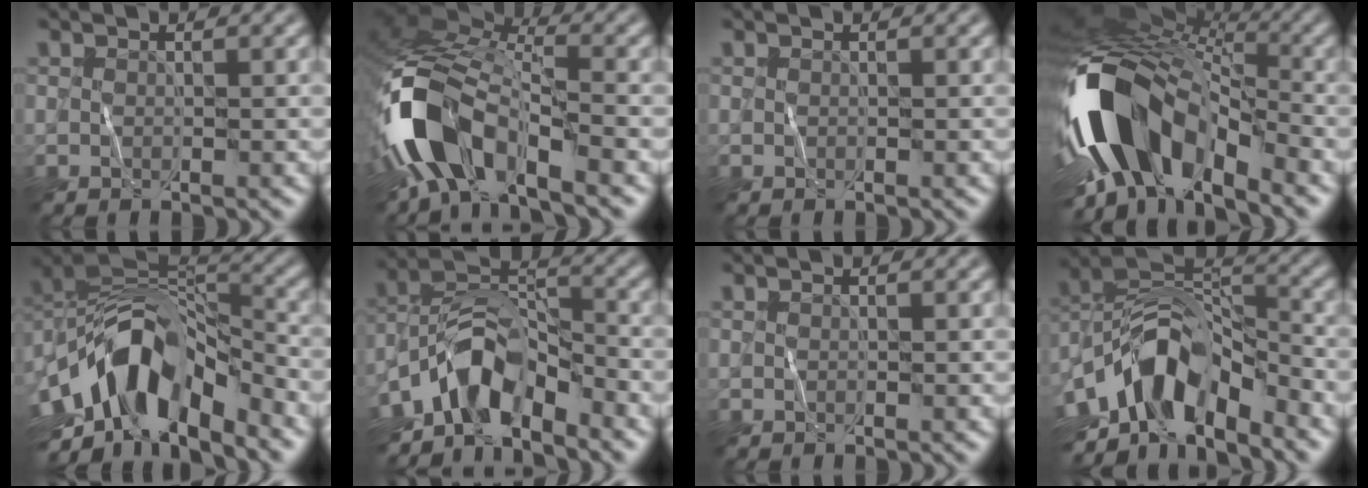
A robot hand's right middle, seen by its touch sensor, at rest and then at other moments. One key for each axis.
{"total": 11.0, "fx": -5.6, "fy": 5.2, "fz": 7.9, "tx": -0.151, "ty": 0.003, "tz": -0.114}
{"total": 0.0}
{"total": 14.1, "fx": -4.8, "fy": 7.5, "fz": 11.0, "tx": -0.208, "ty": 0.009, "tz": -0.097}
{"total": 12.8, "fx": -5.4, "fy": 6.4, "fz": 9.7, "tx": -0.162, "ty": 0.007, "tz": -0.100}
{"total": 7.1, "fx": -5.0, "fy": 3.1, "fz": 3.9, "tx": -0.051, "ty": 0.007, "tz": -0.103}
{"total": 0.0}
{"total": 10.9, "fx": -5.9, "fy": 4.9, "fz": 7.7, "tx": -0.127, "ty": 0.008, "tz": -0.115}